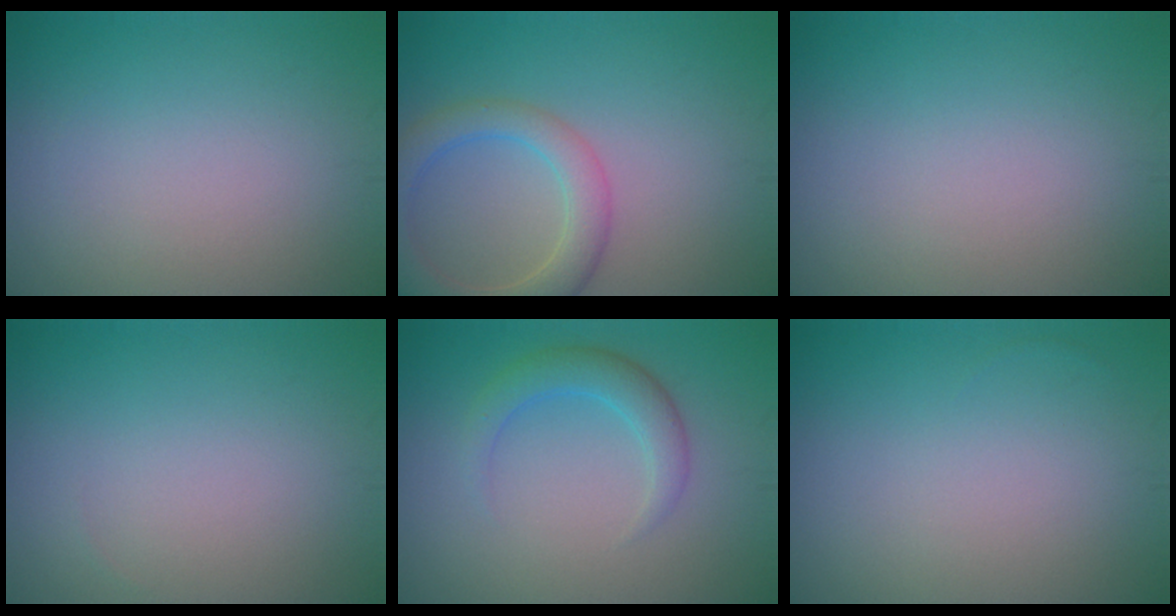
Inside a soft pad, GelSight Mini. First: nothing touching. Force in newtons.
{"total": 5.0, "press": 5.0, "slide": 0.3}
{"total": 0.0}
{"total": 0.0}
{"total": 2.8, "press": 2.8, "slide": 0.1}
{"total": 0.0}